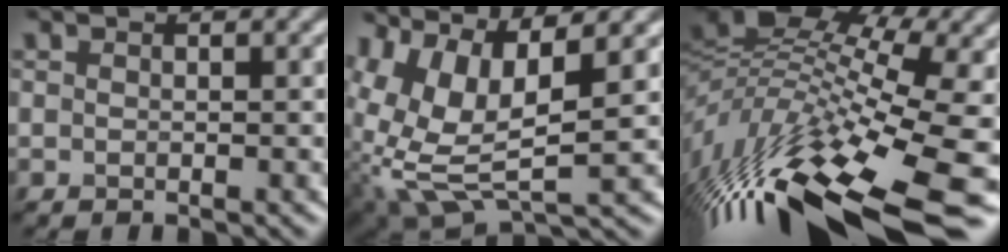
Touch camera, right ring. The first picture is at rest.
{"total": 9.1, "force": [2.7, 4.0, 7.7], "torque": [-0.180, -0.005, 0.055]}
{"total": 15.6, "force": [-3.4, 6.2, 13.9], "torque": [-0.278, 0.003, -0.061]}